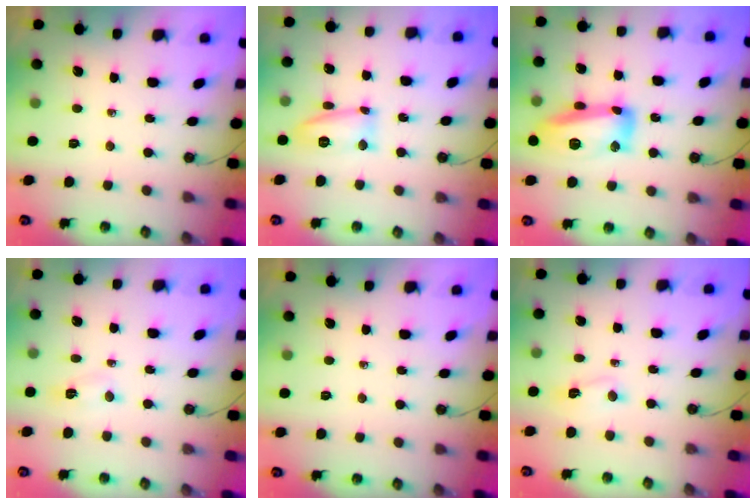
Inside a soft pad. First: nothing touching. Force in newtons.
{"total": 10.6, "press": 10.4, "slide": 2.2}
{"total": 15.5, "press": 15.5, "slide": 1.1}
{"total": 3.8, "press": 3.8, "slide": 0.5}
{"total": 0.0}
{"total": 2.1, "press": 2.1, "slide": 0.4}